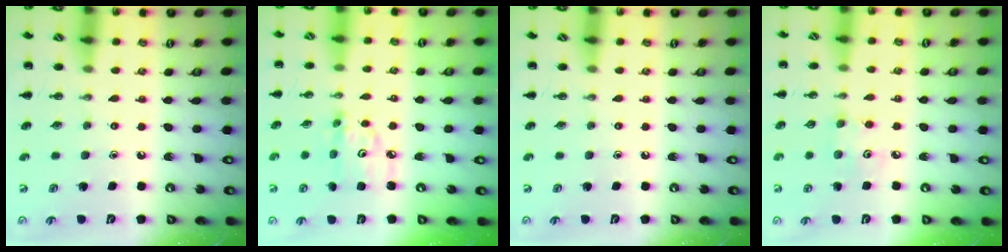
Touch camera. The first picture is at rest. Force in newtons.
{"total": 6.1, "press": 6.1, "slide": 0.5}
{"total": 0.0}
{"total": 3.9, "press": 3.8, "slide": 0.6}